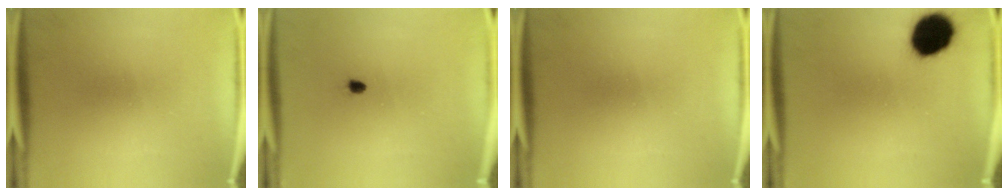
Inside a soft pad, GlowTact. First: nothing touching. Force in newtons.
{"total": 1.0}
{"total": 0.0}
{"total": 13.4}